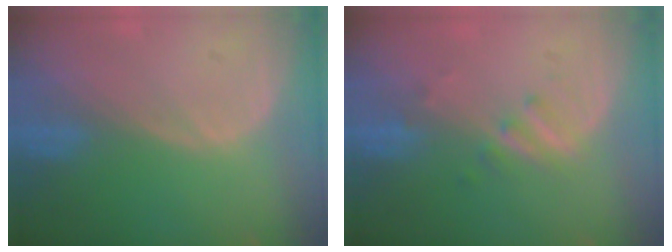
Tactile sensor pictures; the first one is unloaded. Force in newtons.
{"total": 2.8, "press": 2.6, "slide": 1.2}